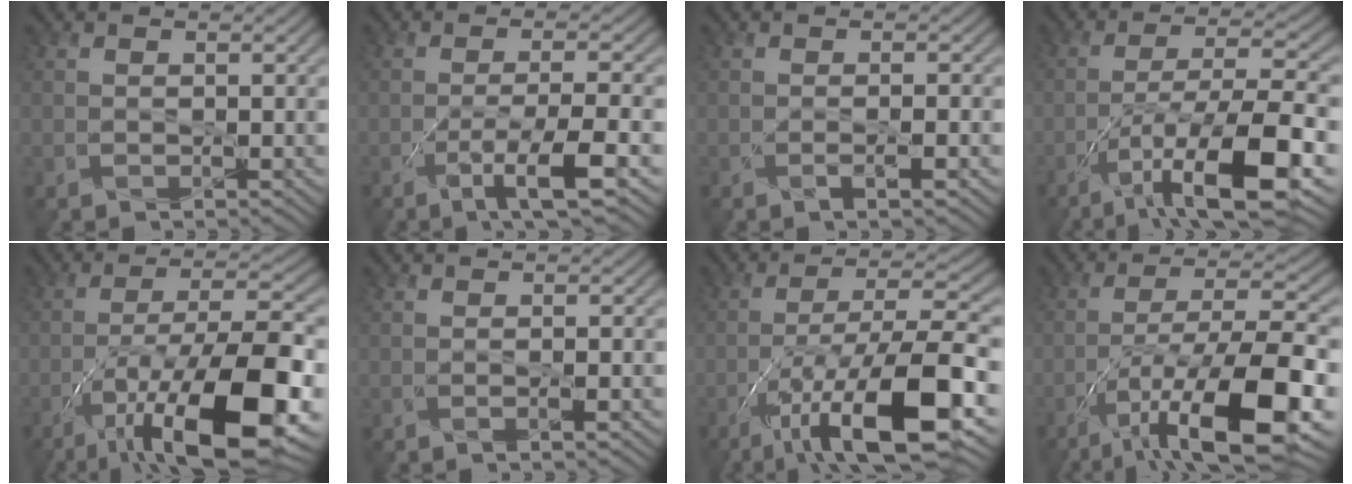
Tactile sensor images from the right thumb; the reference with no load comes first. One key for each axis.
{"total": 6.5, "fx": -3.1, "fy": 0.8, "fz": 5.6, "tx": -0.099, "ty": 0.006, "tz": -0.058}
{"total": 1.7, "fx": -0.5, "fy": 0.2, "fz": 1.6, "tx": -0.026, "ty": 0.005, "tz": -0.013}
{"total": 13.0, "fx": -6.4, "fy": 3.7, "fz": 10.8, "tx": -0.196, "ty": -0.007, "tz": -0.112}
{"total": 17.6, "fx": -8.3, "fy": 6.2, "fz": 14.2, "tx": -0.240, "ty": -0.012, "tz": -0.143}
{"total": 1.0, "fx": -0.2, "fy": 0.0, "fz": 0.9, "tx": -0.016, "ty": 0.001, "tz": -0.006}
{"total": 14.9, "fx": -6.9, "fy": 4.6, "fz": 12.3, "tx": -0.231, "ty": -0.010, "tz": -0.123}
{"total": 15.8, "fx": -7.3, "fy": 5.2, "fz": 13.0, "tx": -0.233, "ty": -0.012, "tz": -0.124}